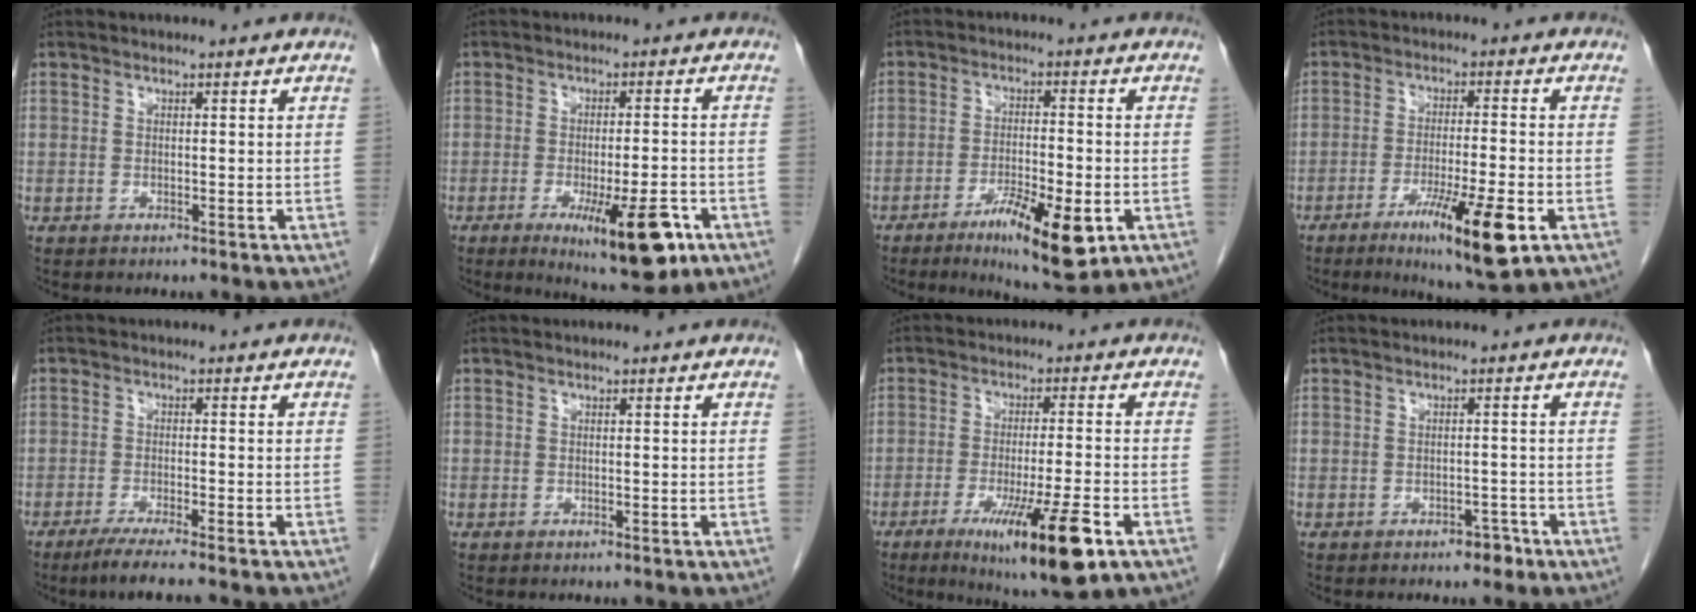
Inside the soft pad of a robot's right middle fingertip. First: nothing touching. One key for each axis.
{"total": 11.9, "fx": -5.7, "fy": 2.4, "fz": 10.1, "tx": -0.143, "ty": -0.019, "tz": -0.075}
{"total": 10.7, "fx": -4.9, "fy": 2.1, "fz": 9.3, "tx": -0.150, "ty": -0.019, "tz": -0.071}
{"total": 11.4, "fx": -5.3, "fy": 0.9, "fz": 10.1, "tx": -0.164, "ty": -0.026, "tz": -0.081}
{"total": 5.4, "fx": -4.2, "fy": -0.5, "fz": 3.4, "tx": -0.056, "ty": -0.014, "tz": -0.072}
{"total": 0.0}
{"total": 13.3, "fx": -6.4, "fy": 0.9, "fz": 11.6, "tx": -0.181, "ty": -0.034, "tz": -0.094}
{"total": 1.8, "fx": -1.3, "fy": 1.0, "fz": 0.8, "tx": -0.010, "ty": 0.003, "tz": -0.014}